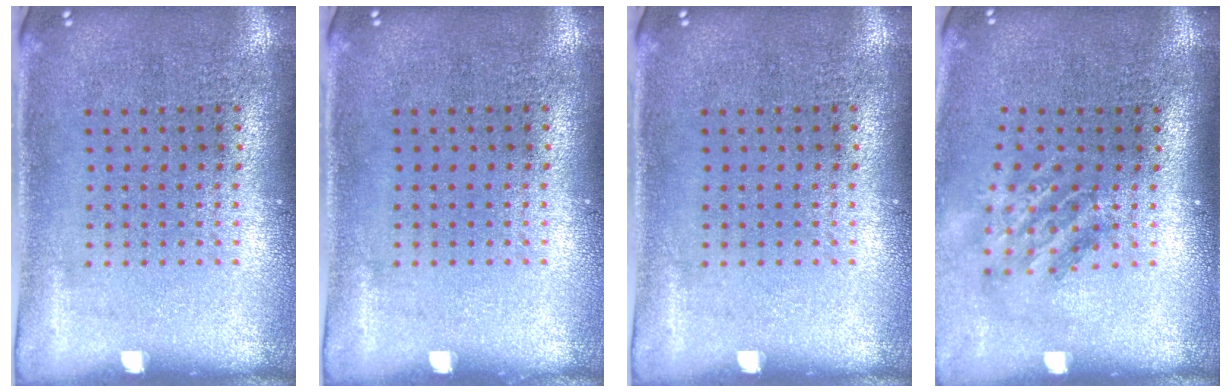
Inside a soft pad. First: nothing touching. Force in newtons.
{"total": 0.0}
{"total": 0.0}
{"total": 1.8, "press": 1.2, "slide": 1.3}